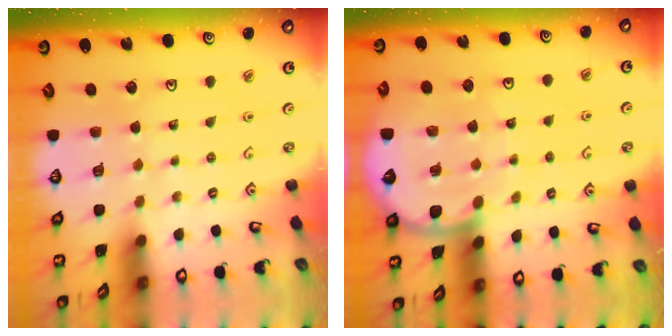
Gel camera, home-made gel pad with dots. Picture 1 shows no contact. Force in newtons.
{"total": 7.3, "press": 7.2, "slide": 1.1}